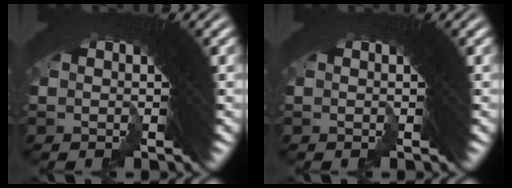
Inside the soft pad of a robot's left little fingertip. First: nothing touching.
{"total": 0.0}